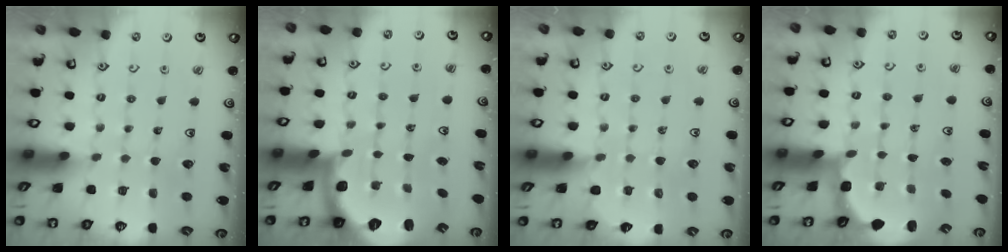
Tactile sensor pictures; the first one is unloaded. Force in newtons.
{"total": 1.7, "press": 1.6, "slide": 0.4}
{"total": 4.7, "press": 4.7, "slide": 0.7}
{"total": 2.9, "press": 2.5, "slide": 1.4}